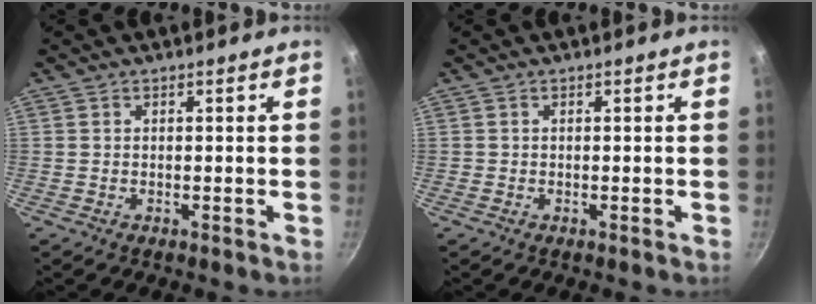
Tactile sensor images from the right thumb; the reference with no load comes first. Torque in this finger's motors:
{"motor_torque": [-0.05, 0.29, 0.09, 0.42, 0.00]}